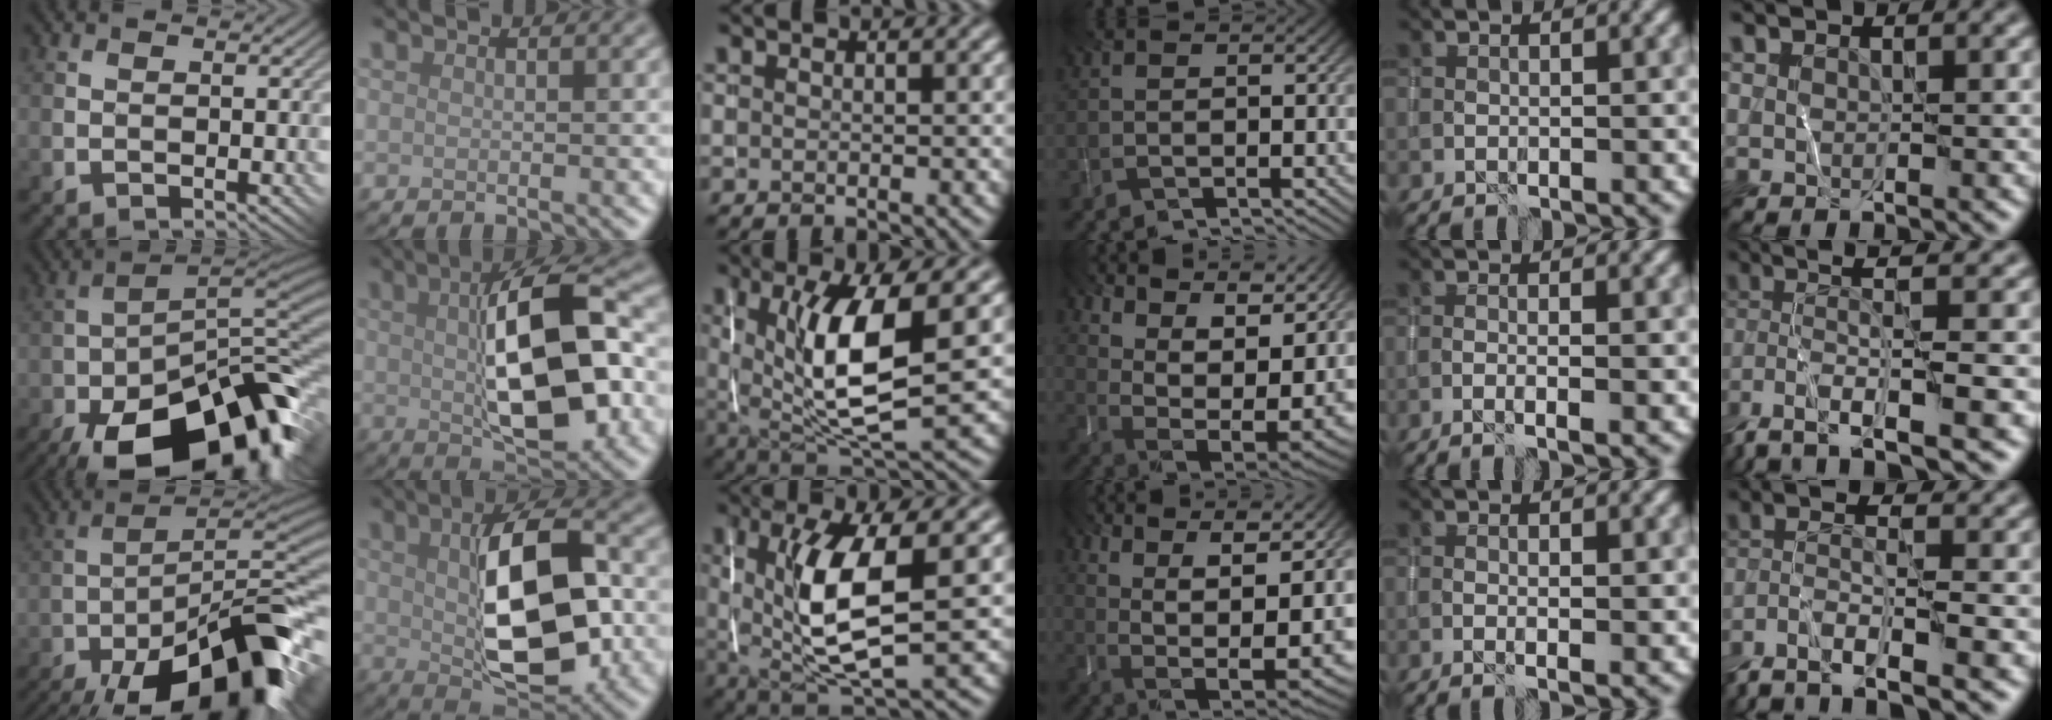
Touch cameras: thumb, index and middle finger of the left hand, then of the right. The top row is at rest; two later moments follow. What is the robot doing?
{"motion": "wrap", "object": "yarn"}